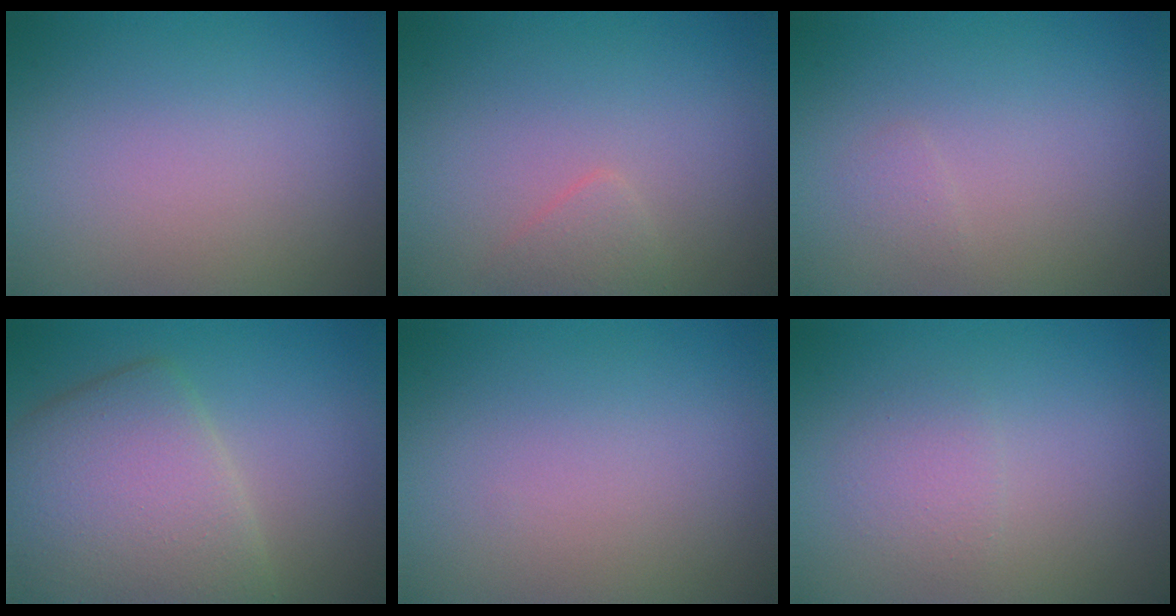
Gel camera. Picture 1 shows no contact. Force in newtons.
{"total": 1.2, "press": 1.2, "slide": 0.1}
{"total": 0.6, "press": 0.6, "slide": 0.0}
{"total": 7.5, "press": 7.5, "slide": 0.5}
{"total": 0.0}
{"total": 1.6, "press": 1.6, "slide": 0.0}